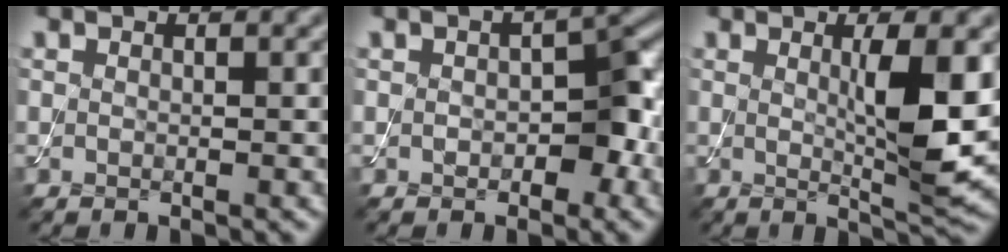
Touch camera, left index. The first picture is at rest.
{"total": 3.8, "force": [-0.7, 2.2, 3.0], "torque": [-0.032, 0.003, -0.012]}
{"total": 5.7, "force": [0.7, 1.0, 5.6], "torque": [-0.089, -0.011, 0.015]}